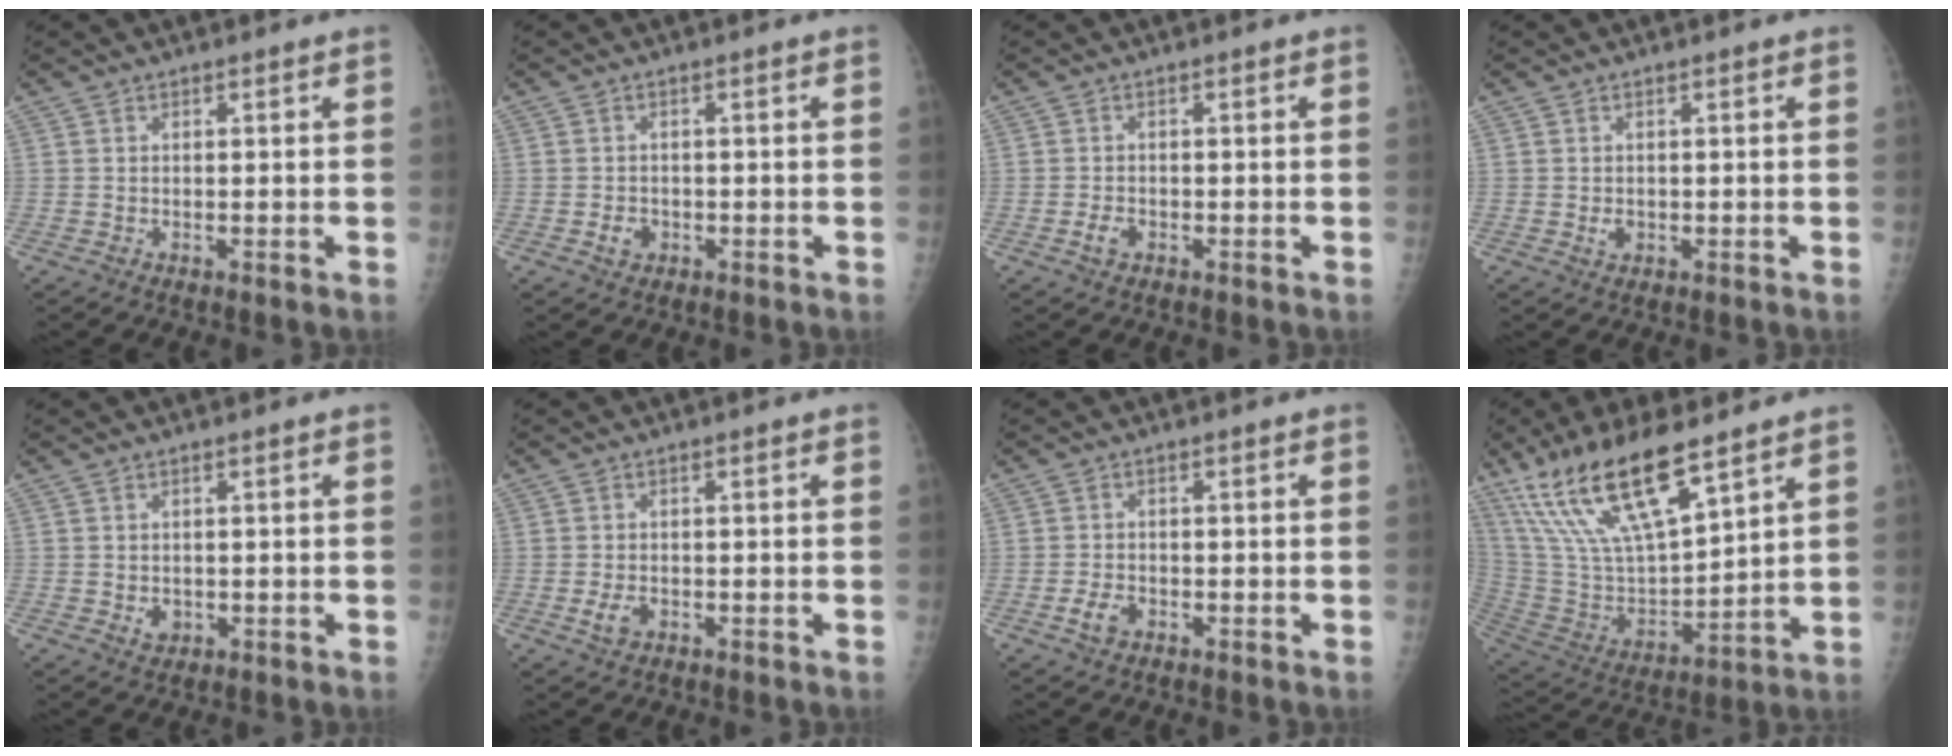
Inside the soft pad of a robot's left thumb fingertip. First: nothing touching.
{"total": 2.2, "force": [-0.8, 1.8, 1.0], "torque": [-0.010, 0.005, -0.011]}
{"total": 2.0, "force": [-0.9, 1.3, 1.2], "torque": [-0.022, 0.006, -0.017]}
{"total": 1.4, "force": [-0.2, 1.1, 0.9], "torque": [-0.008, 0.000, 0.000]}
{"total": 2.1, "force": [-0.3, 1.7, 1.1], "torque": [-0.007, 0.000, 0.002]}
{"total": 2.6, "force": [-0.9, 1.7, 1.7], "torque": [-0.032, 0.001, -0.014]}
{"total": 2.9, "force": [-1.4, 1.9, 1.7], "torque": [-0.031, 0.007, -0.023]}
{"total": 21.0, "force": [13.6, 6.4, 14.7], "torque": [-0.273, -0.050, 0.268]}